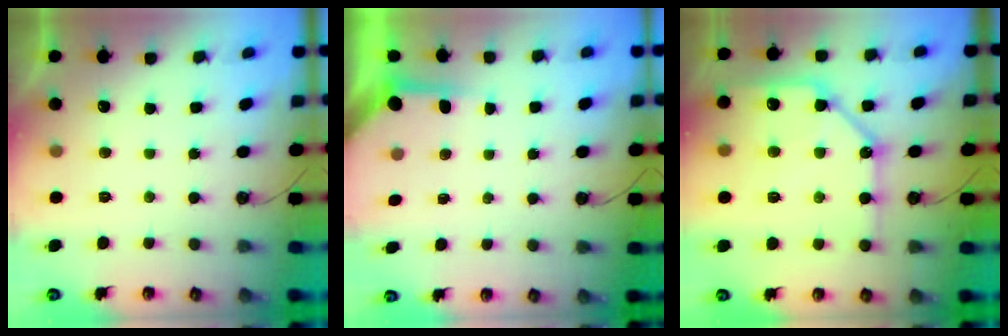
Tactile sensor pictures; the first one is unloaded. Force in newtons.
{"total": 3.6, "press": 3.6, "slide": 0.5}
{"total": 16.0, "press": 15.9, "slide": 1.8}